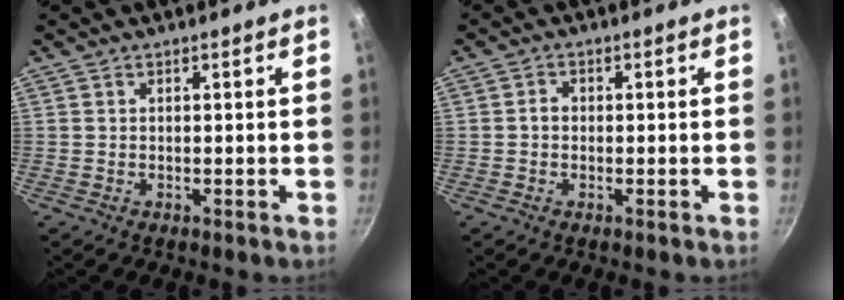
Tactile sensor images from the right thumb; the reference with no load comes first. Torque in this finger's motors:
{"motor_torque": [0.06, 0.02, 0.66, 0.22, 0.01]}